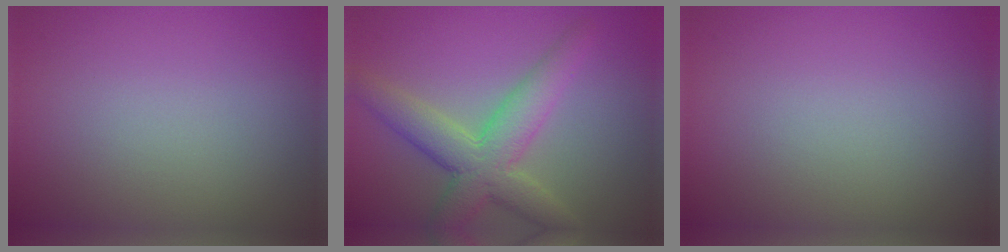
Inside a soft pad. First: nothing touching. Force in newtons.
{"total": 6.0, "press": 6.0, "slide": 0.5}
{"total": 0.0}